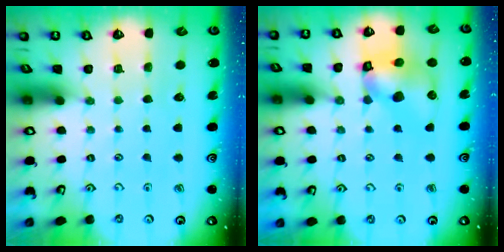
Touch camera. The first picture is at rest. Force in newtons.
{"total": 10.8, "press": 10.7, "slide": 1.5}